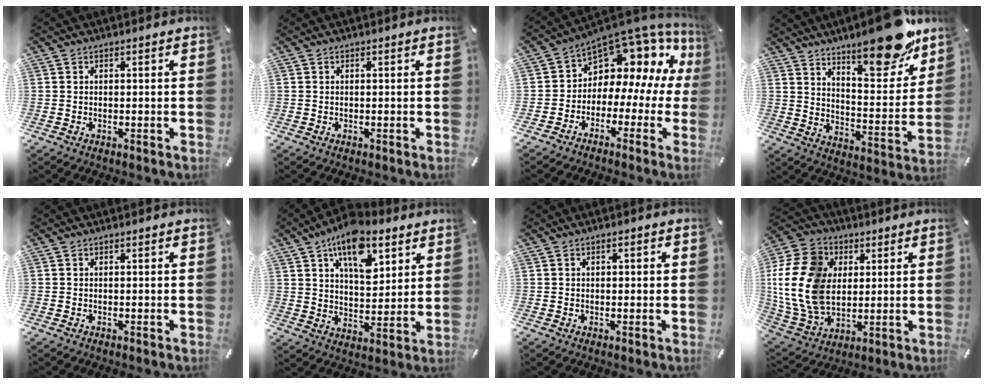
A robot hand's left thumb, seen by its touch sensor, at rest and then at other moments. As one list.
[{"total": 0.0}, {"total": 8.9, "force": [5.0, 6.5, 3.5], "torque": [-0.057, -0.063, 0.087]}, {"total": 19.1, "force": [15.1, 6.1, 10.1], "torque": [-0.130, -0.116, 0.250]}, {"total": 0.0}, {"total": 14.1, "force": [8.3, 7.3, 8.7], "torque": [-0.133, -0.031, 0.144]}, {"total": 1.1, "force": [0.1, 0.7, 0.9], "torque": [-0.016, 0.006, -0.001]}, {"total": 19.4, "force": [1.8, 15.5, 11.4], "torque": [-0.270, -0.005, 0.031]}]